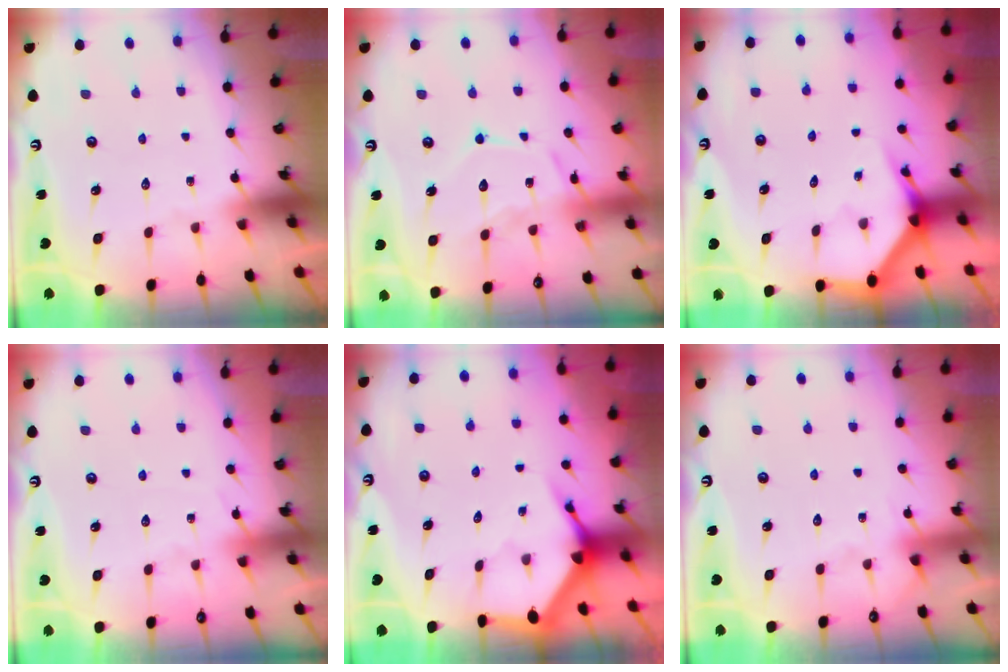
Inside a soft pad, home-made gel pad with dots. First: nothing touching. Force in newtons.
{"total": 12.9, "press": 12.9, "slide": 1.0}
{"total": 3.8, "press": 3.8, "slide": 0.2}
{"total": 4.4, "press": 4.4, "slide": 0.6}
{"total": 3.7, "press": 3.7, "slide": 0.5}
{"total": 2.9, "press": 2.9, "slide": 0.4}